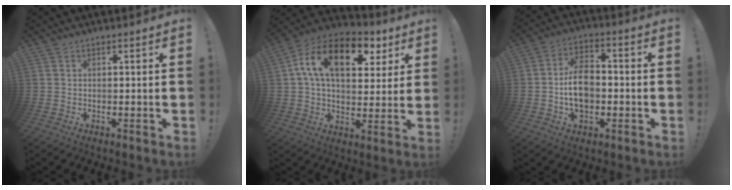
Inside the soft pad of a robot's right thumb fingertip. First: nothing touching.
{"total": 17.7, "force": [6.7, 10.4, 12.6], "torque": [-0.198, -0.016, 0.113]}
{"total": 11.4, "force": [-1.8, 7.9, 8.1], "torque": [-0.144, 0.016, -0.031]}